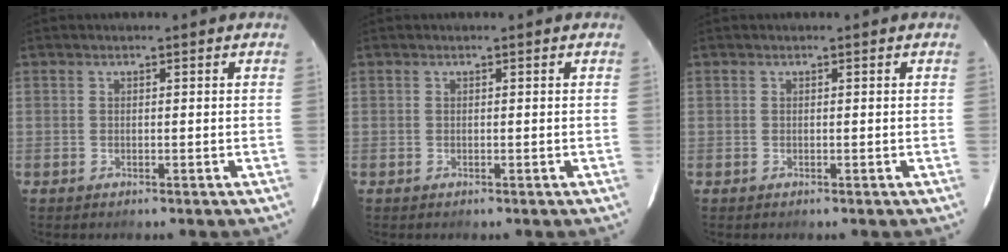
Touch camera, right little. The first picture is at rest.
{"total": 0.0}
{"total": 0.0}